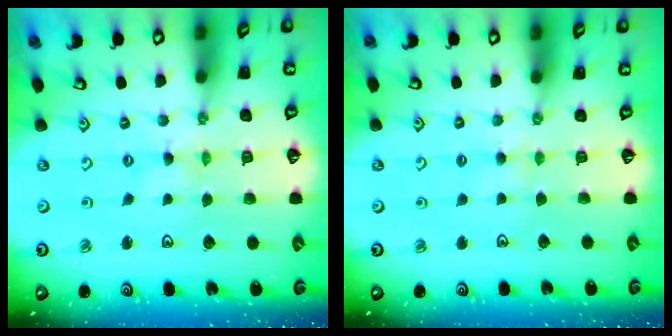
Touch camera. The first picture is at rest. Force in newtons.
{"total": 2.9, "press": 2.9, "slide": 0.4}